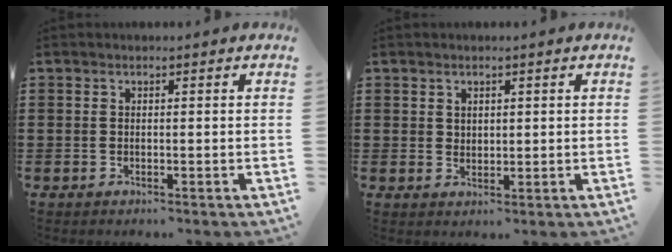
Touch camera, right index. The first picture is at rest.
{"total": 1.4, "force": [1.1, 0.8, 0.2], "torque": [-0.006, 0.003, 0.021]}